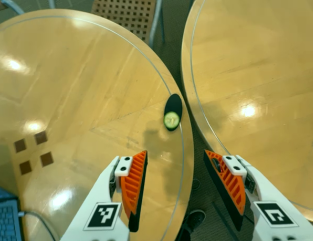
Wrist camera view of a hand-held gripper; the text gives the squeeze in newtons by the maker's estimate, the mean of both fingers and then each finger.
{"total": 0.0}